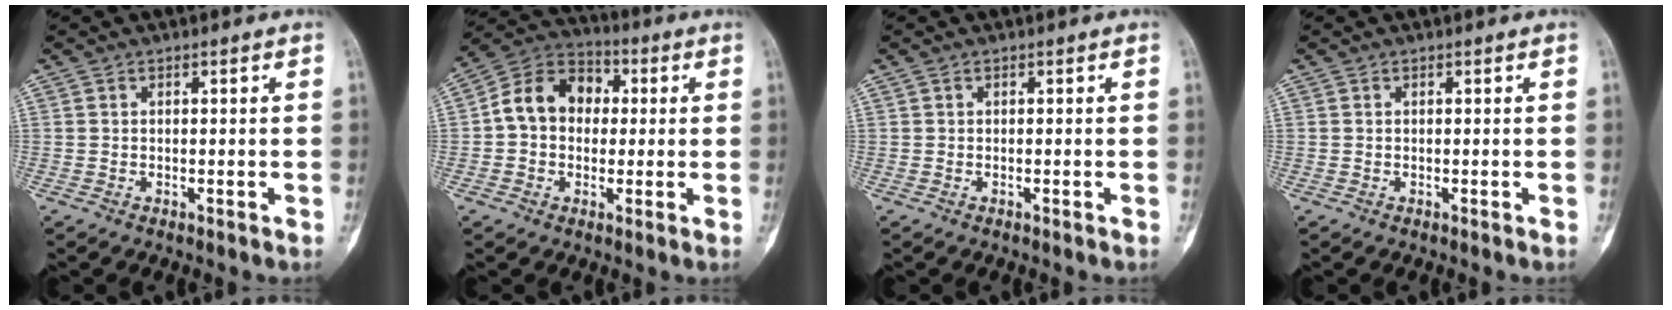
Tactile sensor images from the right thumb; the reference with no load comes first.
{"total": 11.8, "force": [0.9, 9.3, 7.2], "torque": [-0.100, 0.033, 0.002]}
{"total": 0.0}
{"total": 0.0}